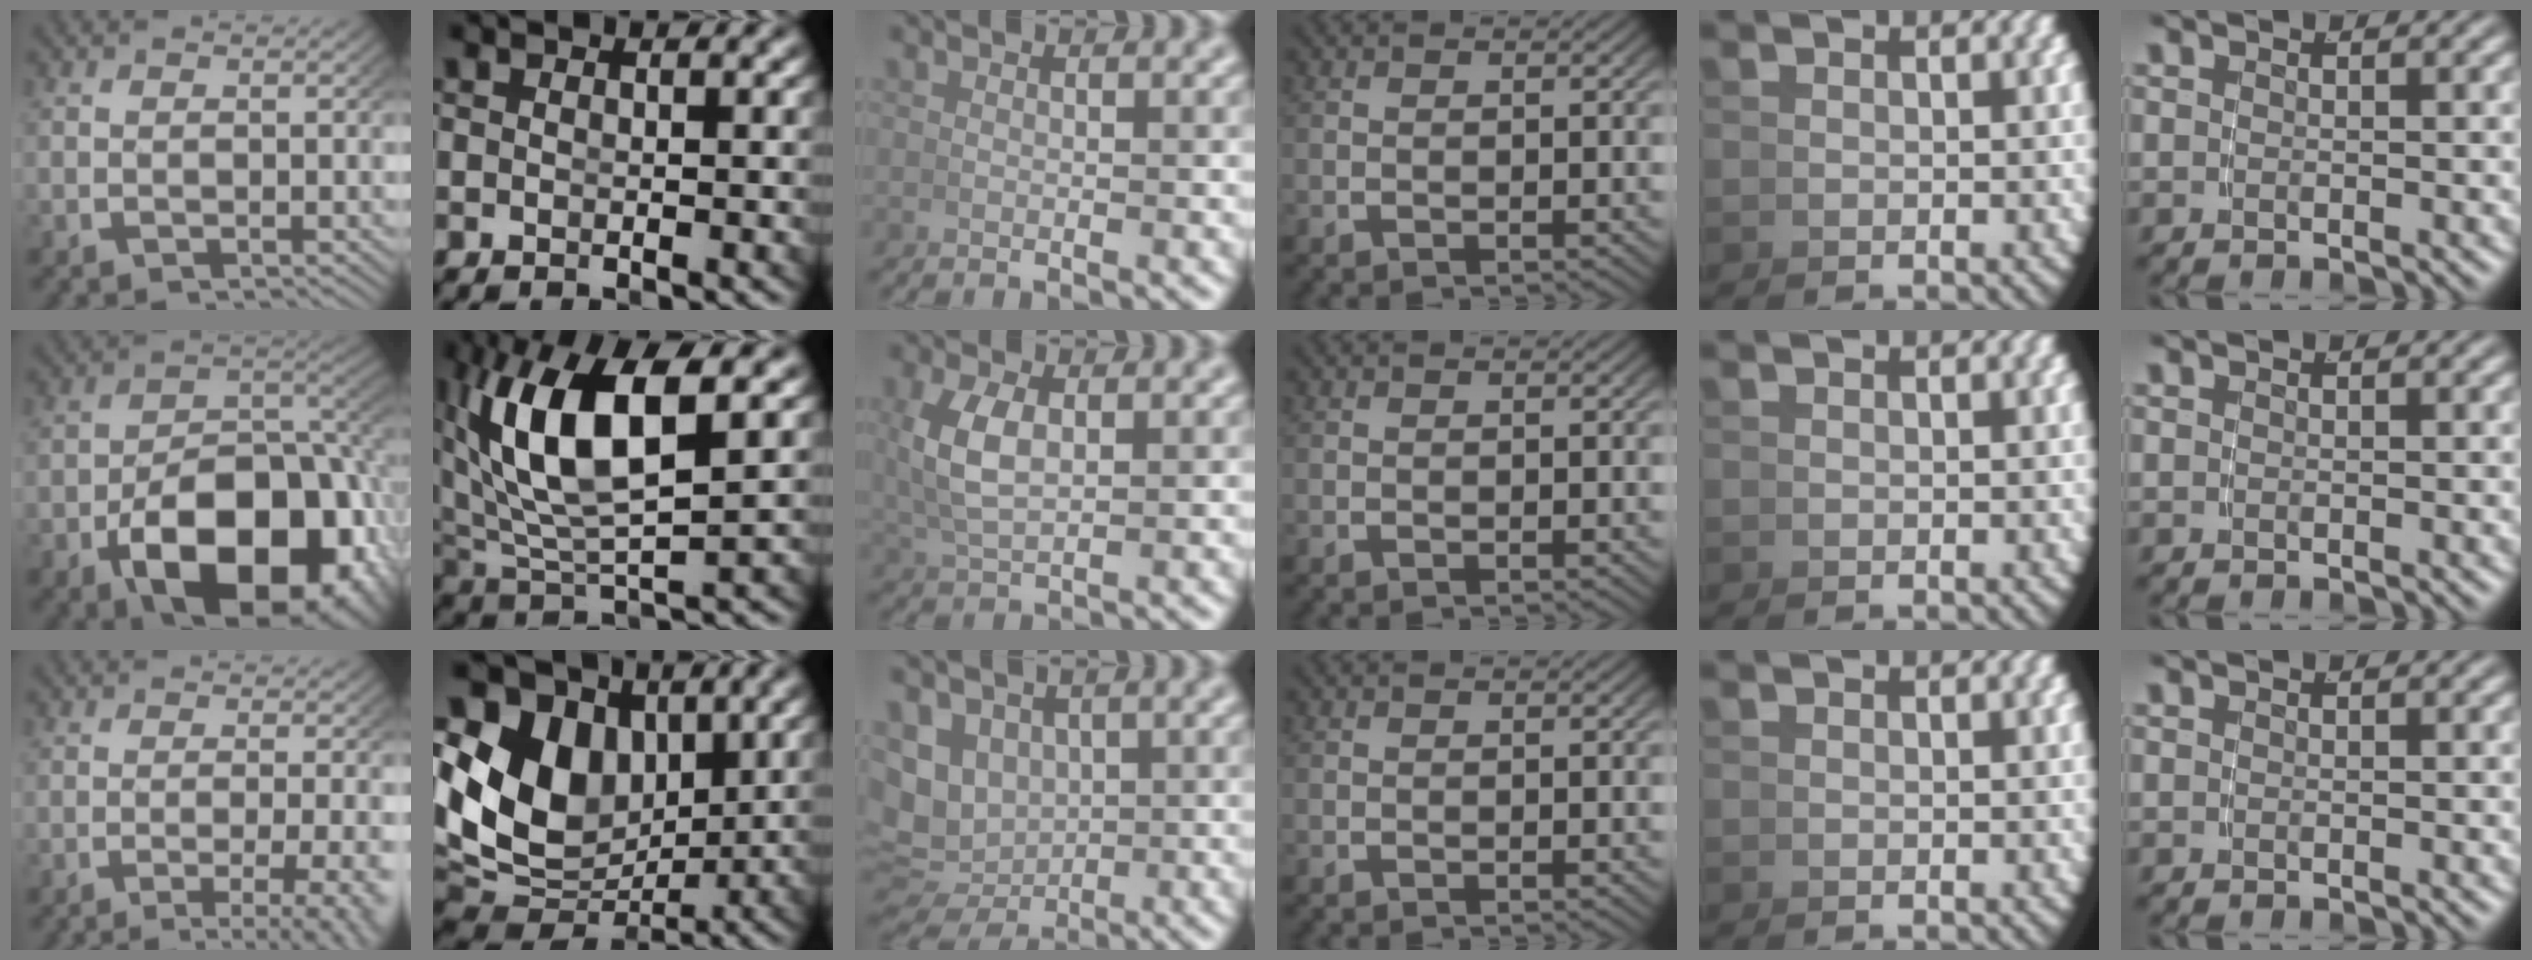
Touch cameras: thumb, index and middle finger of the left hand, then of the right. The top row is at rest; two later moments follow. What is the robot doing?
{"motion": "lift_and_place", "object": "bowl"}